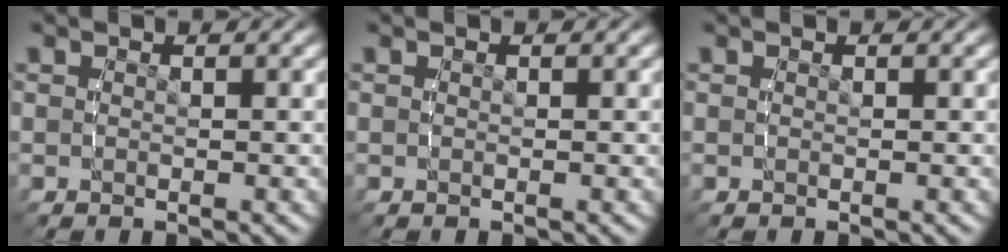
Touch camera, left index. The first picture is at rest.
{"total": 0.0}
{"total": 0.0}